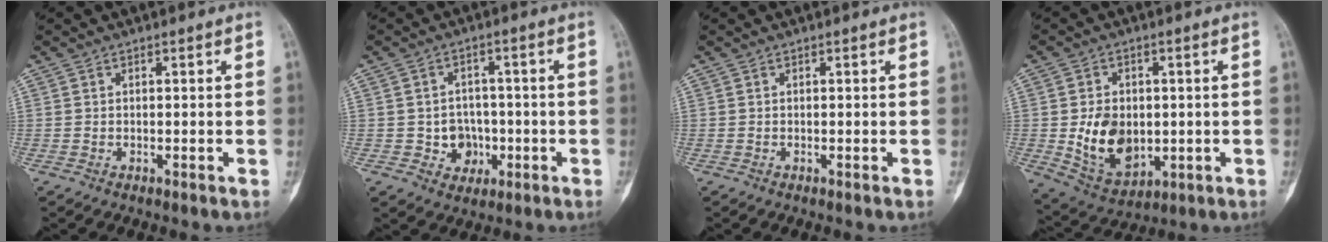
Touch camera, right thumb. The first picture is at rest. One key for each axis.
{"total": 5.8, "fx": -1.1, "fy": 5.3, "fz": 2.0, "tx": 0.008, "ty": 0.014, "tz": -0.012}
{"total": 0.0}
{"total": 11.5, "fx": -0.5, "fy": 8.3, "fz": 7.9, "tx": -0.104, "ty": -0.010, "tz": 0.011}